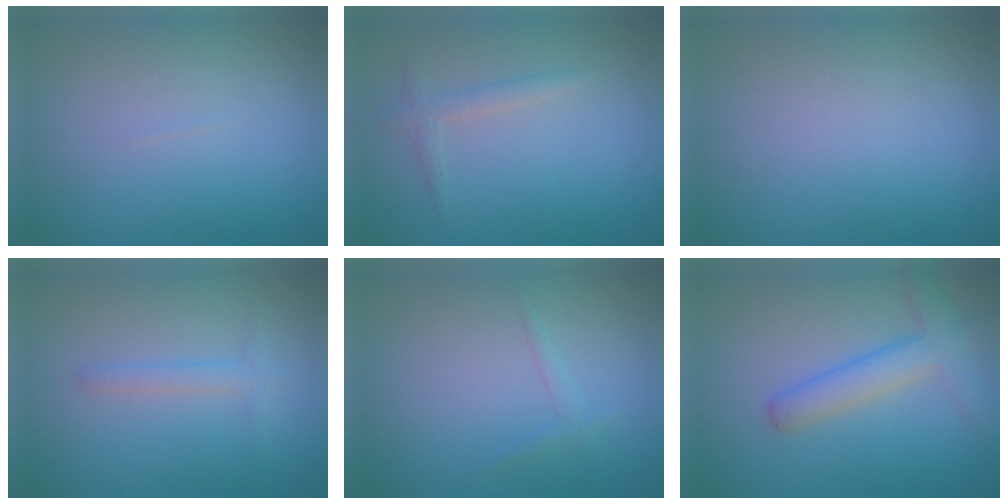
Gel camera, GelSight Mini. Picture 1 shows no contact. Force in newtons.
{"total": 1.4, "press": 1.4, "slide": 0.1}
{"total": 0.0}
{"total": 1.4, "press": 1.4, "slide": 0.1}
{"total": 0.9, "press": 0.9, "slide": 0.1}
{"total": 3.8, "press": 3.8, "slide": 0.3}